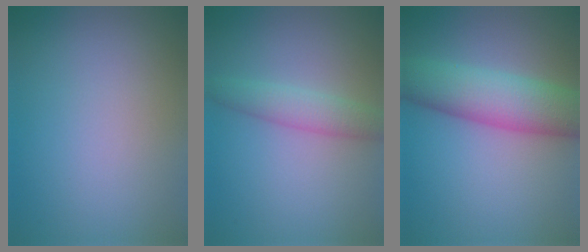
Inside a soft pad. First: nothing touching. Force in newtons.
{"total": 2.7, "press": 2.7, "slide": 0.1}
{"total": 7.3, "press": 7.2, "slide": 0.1}